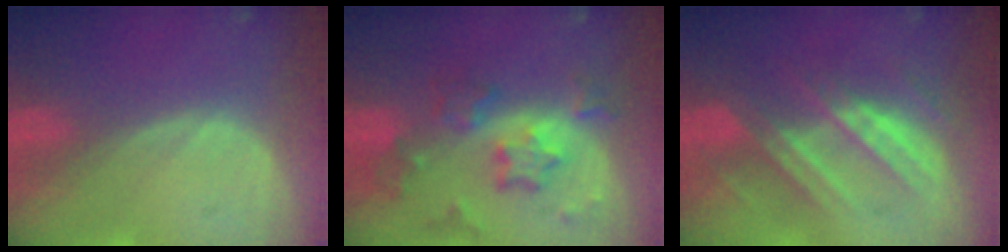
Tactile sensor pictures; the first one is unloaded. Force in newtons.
{"total": 8.2, "press": 7.2, "slide": 4.0}
{"total": 7.4, "press": 7.3, "slide": 0.9}